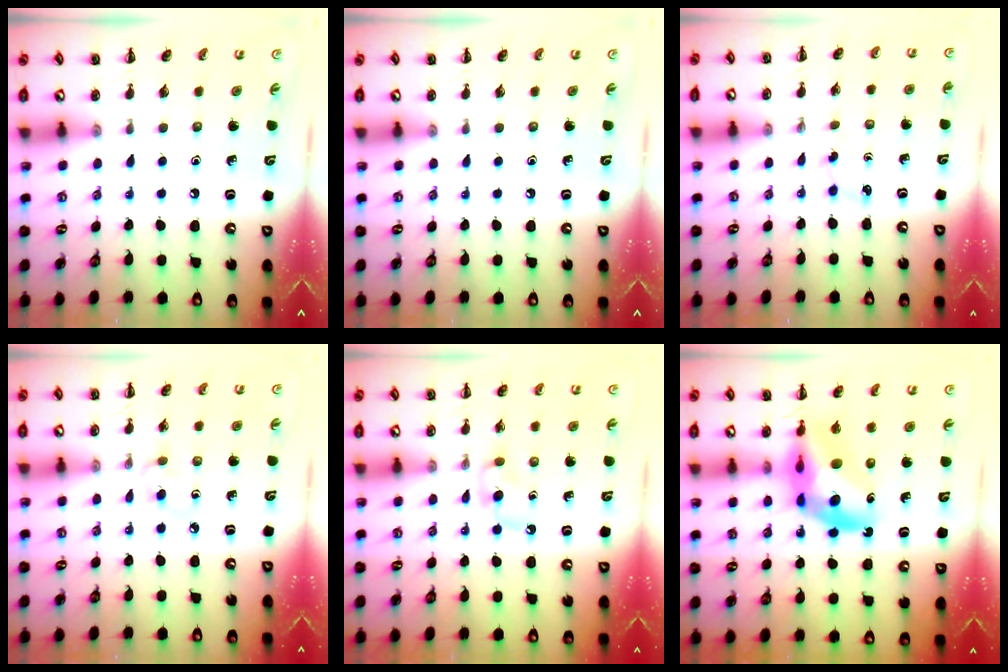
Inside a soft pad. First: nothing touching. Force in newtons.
{"total": 0.0}
{"total": 2.6, "press": 2.5, "slide": 0.8}
{"total": 1.8, "press": 1.6, "slide": 0.8}
{"total": 3.9, "press": 3.6, "slide": 1.4}
{"total": 11.3, "press": 10.7, "slide": 3.6}